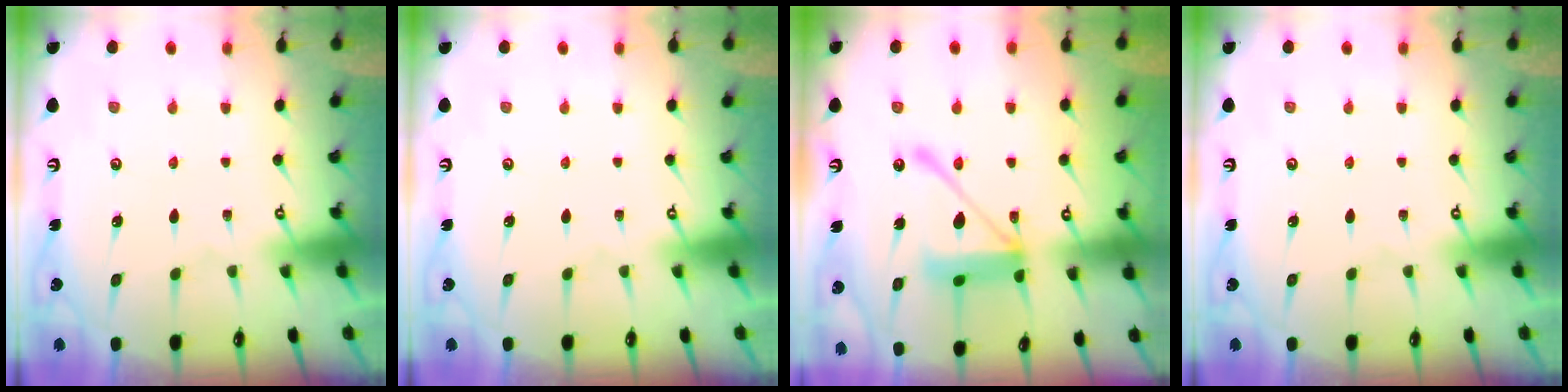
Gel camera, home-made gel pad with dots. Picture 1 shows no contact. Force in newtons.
{"total": 0.0}
{"total": 15.3, "press": 15.2, "slide": 1.4}
{"total": 0.0}